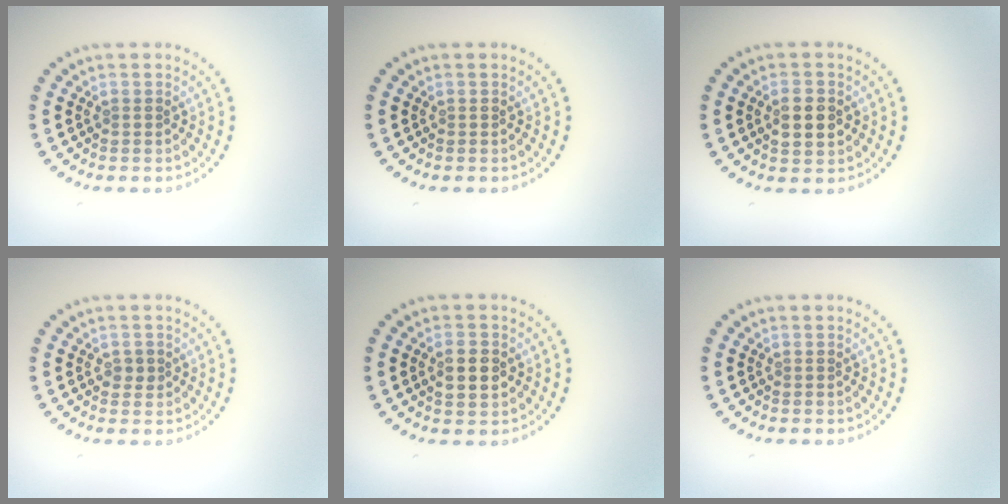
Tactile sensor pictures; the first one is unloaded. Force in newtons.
{"total": 0.0}
{"total": 2.8, "press": 2.8, "slide": 0.1}
{"total": 1.2, "press": 1.1, "slide": 0.3}
{"total": 2.3, "press": 2.3, "slide": 0.2}
{"total": 0.0}